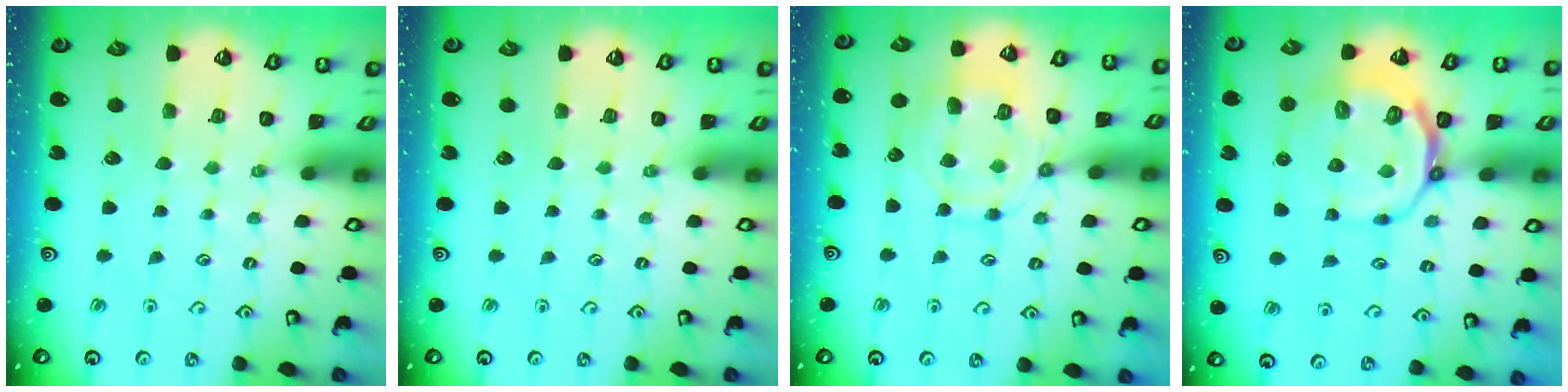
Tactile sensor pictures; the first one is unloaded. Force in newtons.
{"total": 0.0}
{"total": 12.3, "press": 12.2, "slide": 1.4}
{"total": 10.7, "press": 10.3, "slide": 2.9}